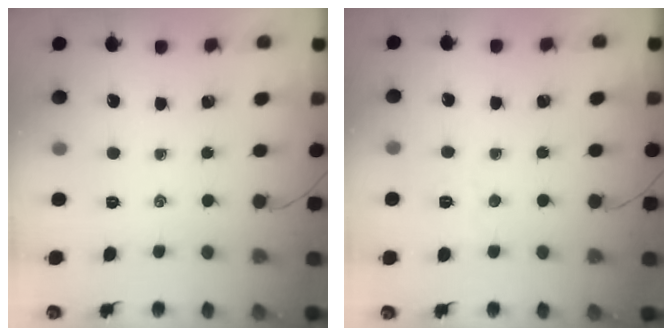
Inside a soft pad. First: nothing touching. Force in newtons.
{"total": 3.1, "press": 2.9, "slide": 1.0}